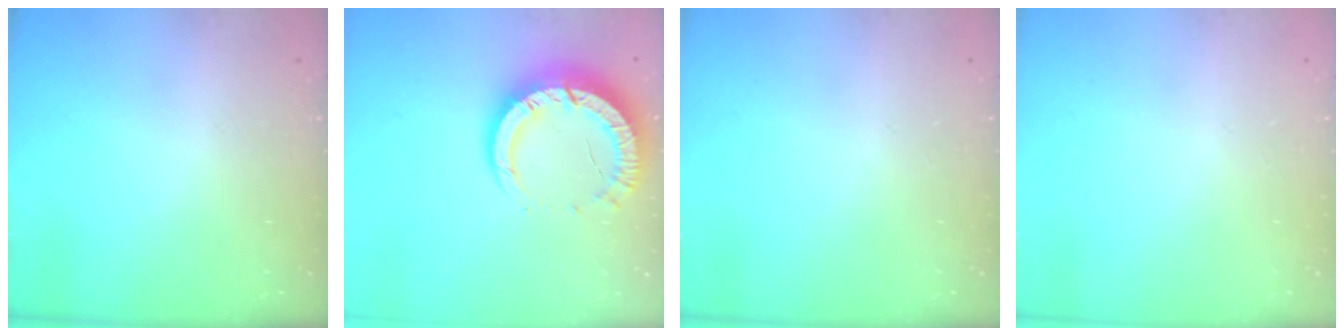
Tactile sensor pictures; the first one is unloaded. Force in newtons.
{"total": 11.1, "press": 11.1, "slide": 1.0}
{"total": 0.0}
{"total": 0.0}